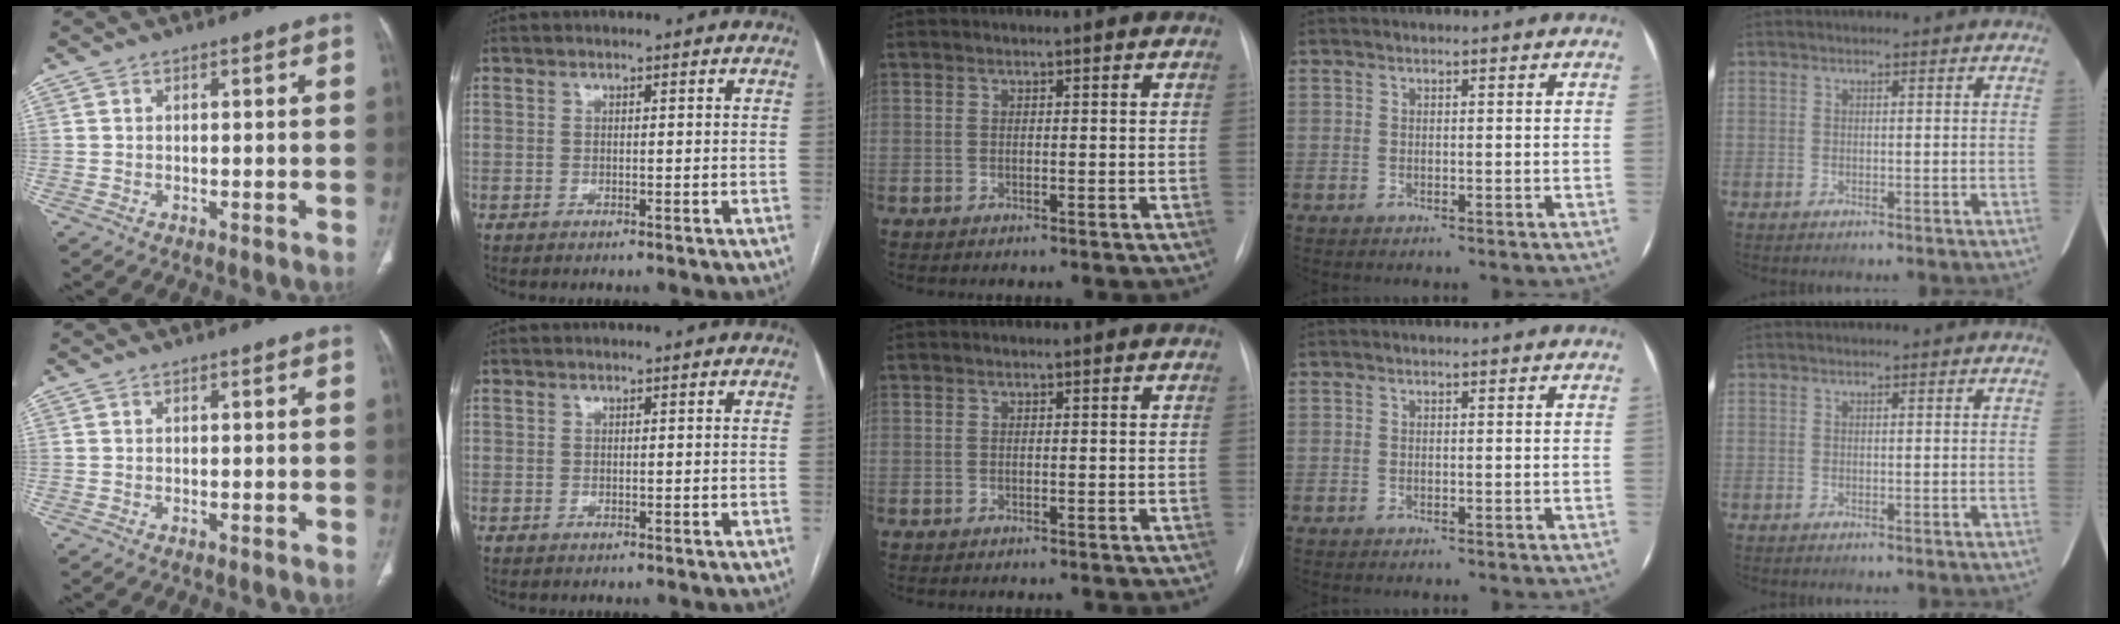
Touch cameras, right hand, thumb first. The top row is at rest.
{}